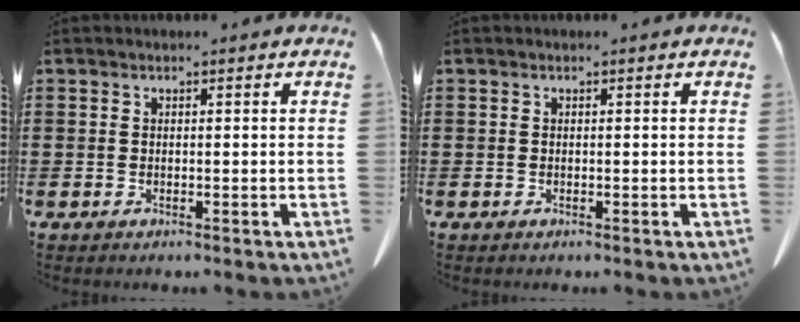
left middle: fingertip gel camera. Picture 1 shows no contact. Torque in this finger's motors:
{"motor_torque": [-0.02, 0.01, 0.00, 0.01]}